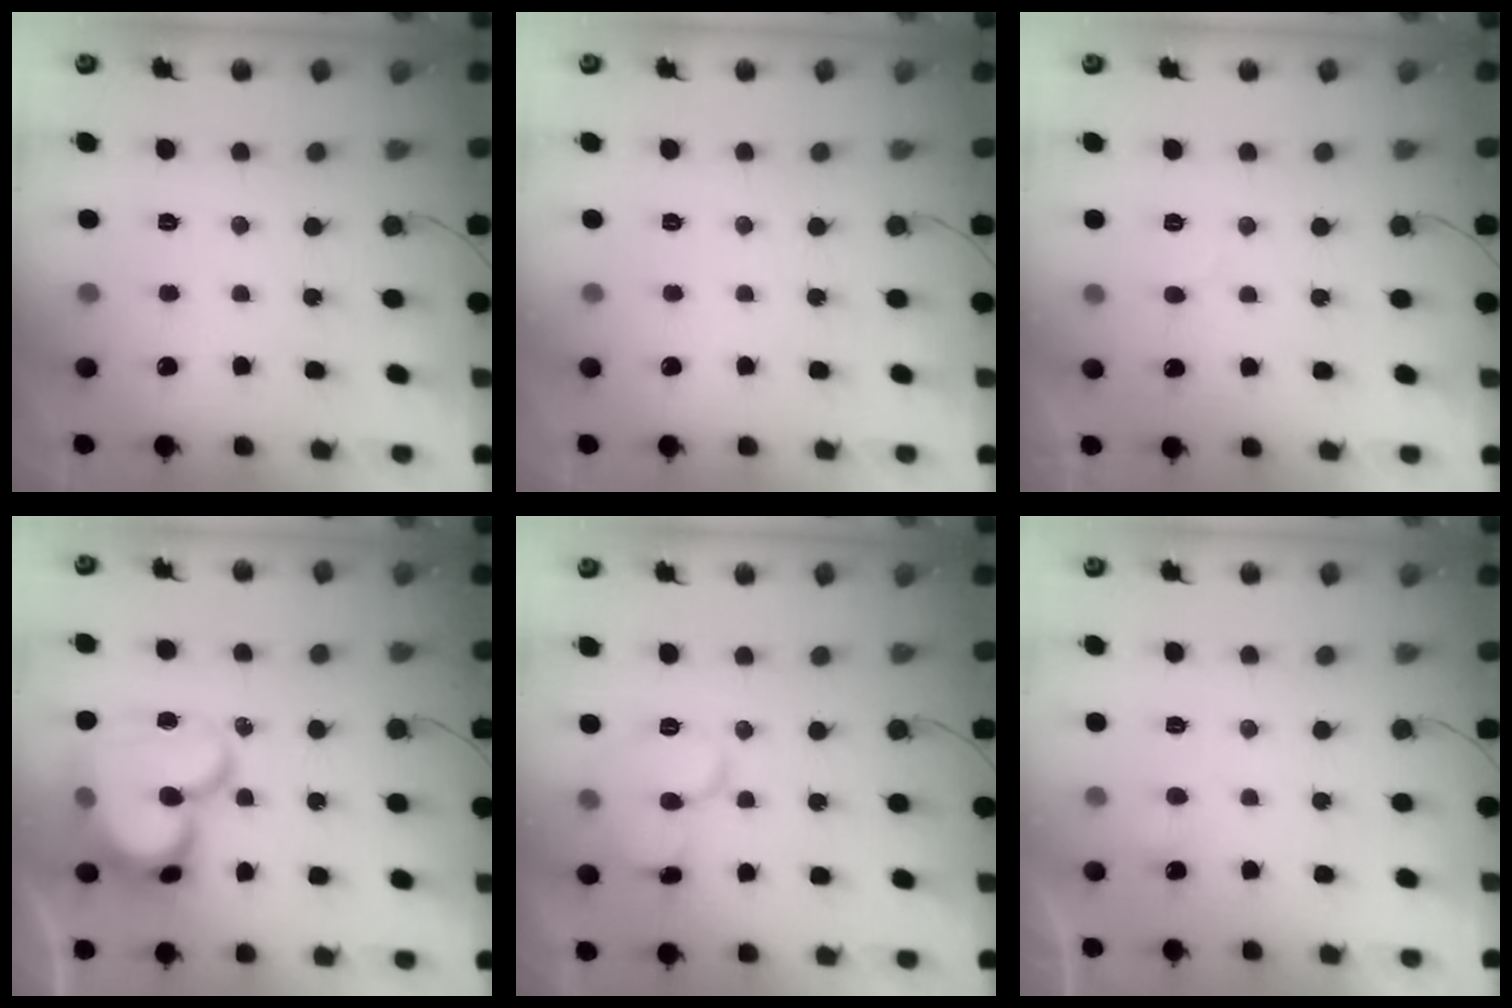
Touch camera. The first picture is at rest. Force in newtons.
{"total": 0.0}
{"total": 5.3, "press": 5.3, "slide": 0.4}
{"total": 20.8, "press": 20.7, "slide": 1.9}
{"total": 10.1, "press": 10.1, "slide": 1.1}
{"total": 4.2, "press": 4.2, "slide": 0.3}